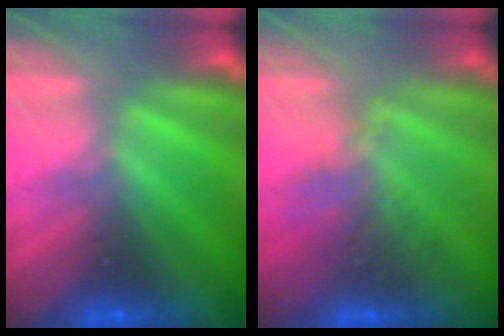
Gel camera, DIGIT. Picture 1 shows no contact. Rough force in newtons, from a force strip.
{"total": 2.4}